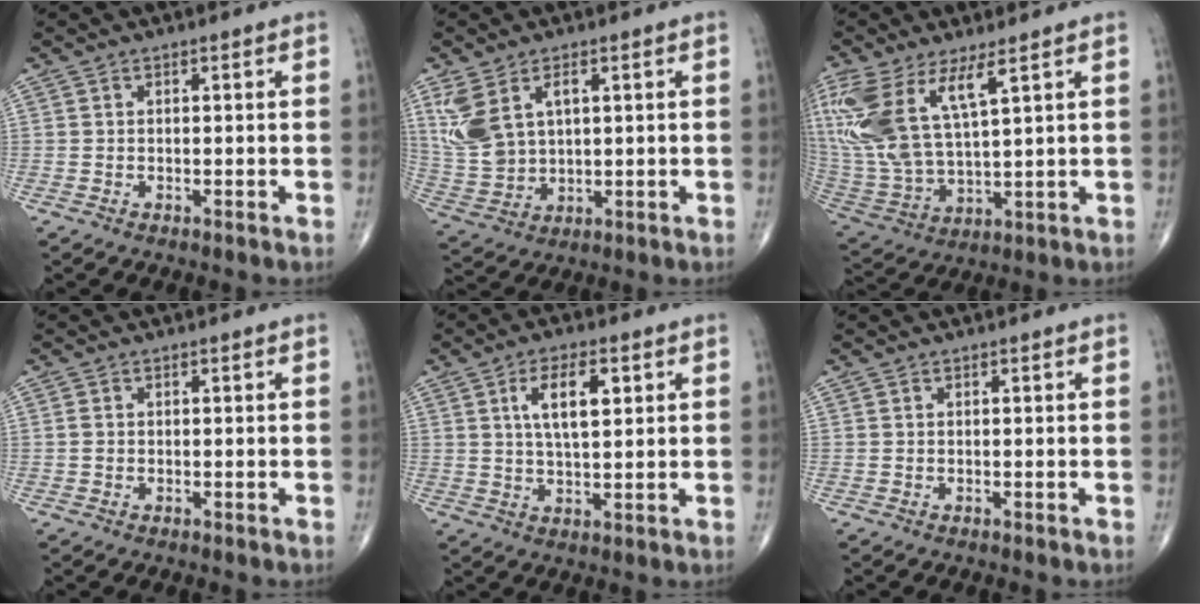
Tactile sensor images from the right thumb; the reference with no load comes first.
{"total": 9.7, "force": [3.4, 6.3, 6.6], "torque": [-0.136, -0.002, 0.083]}
{"total": 17.1, "force": [7.8, 6.1, 13.9], "torque": [-0.319, -0.031, 0.170]}
{"total": 0.8, "force": [0.0, 0.7, 0.5], "torque": [-0.010, 0.000, 0.001]}
{"total": 8.2, "force": [2.7, 3.4, 7.0], "torque": [-0.116, -0.005, 0.049]}
{"total": 0.0}